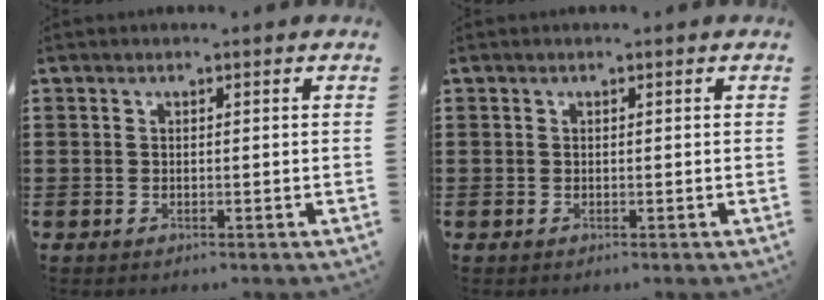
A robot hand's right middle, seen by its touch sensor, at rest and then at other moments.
{"total": 0.0}